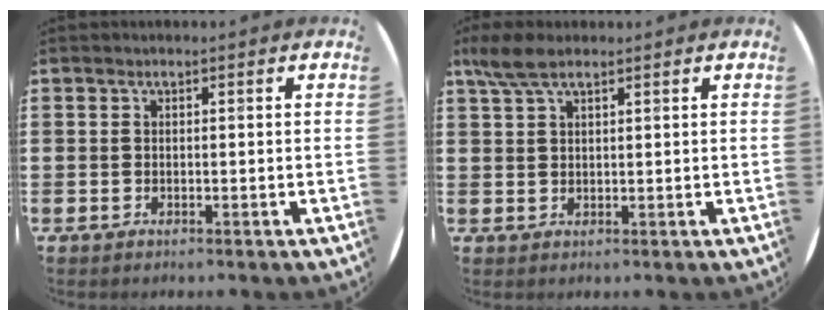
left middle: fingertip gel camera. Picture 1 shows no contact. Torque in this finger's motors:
{"motor_torque": [0.56, -0.49, 0.24, 0.09]}